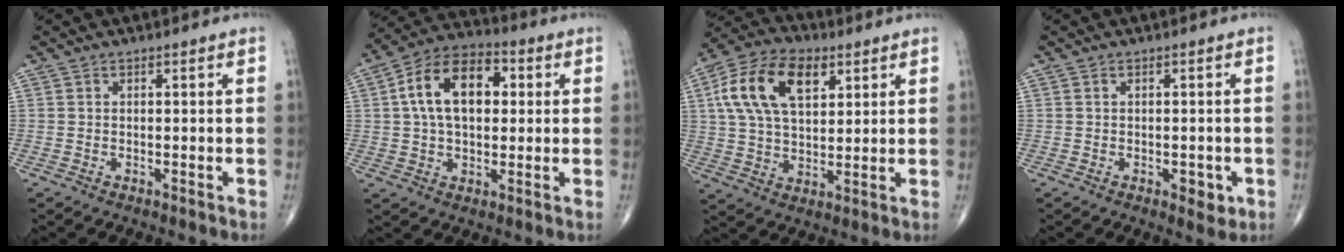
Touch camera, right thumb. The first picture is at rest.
{"total": 14.5, "force": [2.6, 8.9, 11.2], "torque": [-0.175, 0.023, 0.036]}
{"total": 16.1, "force": [5.8, 9.1, 11.9], "torque": [-0.210, 0.003, 0.103]}
{"total": 3.0, "force": [-1.0, 1.6, 2.4], "torque": [-0.020, -0.001, -0.008]}